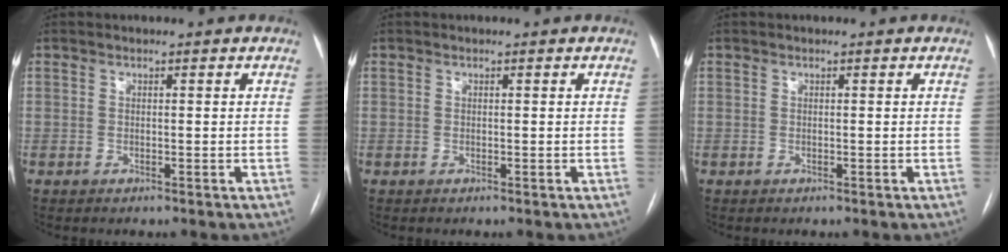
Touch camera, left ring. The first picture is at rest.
{"total": 0.0}
{"total": 0.0}